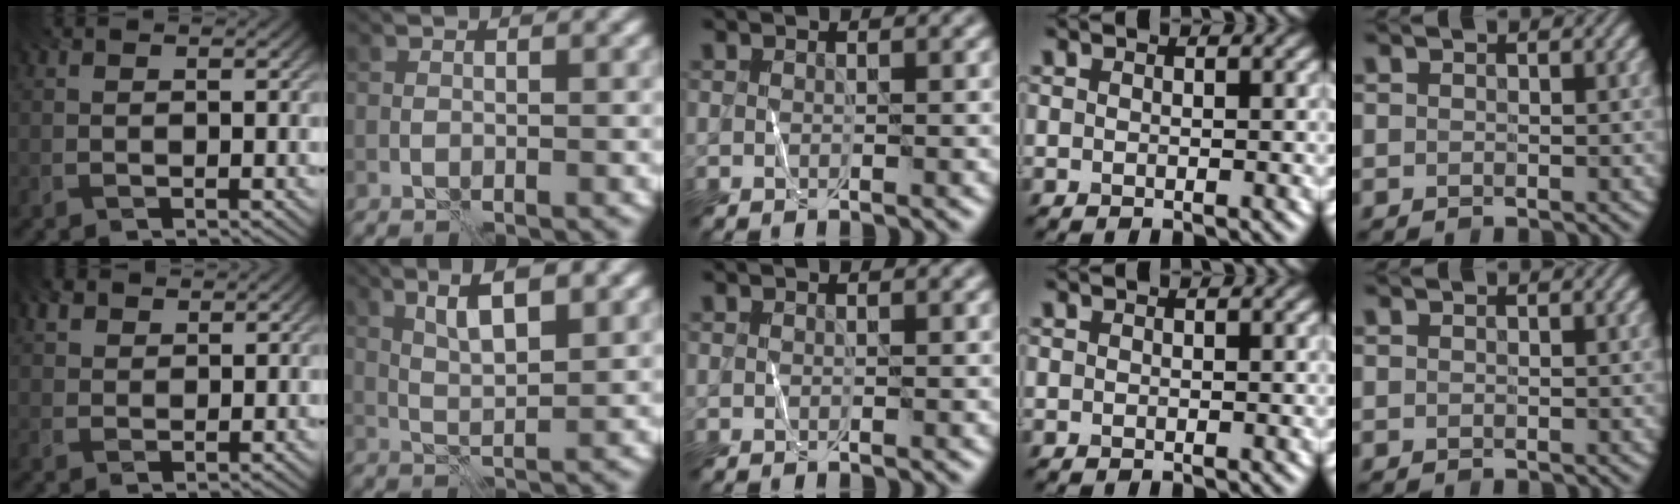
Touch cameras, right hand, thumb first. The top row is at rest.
{"thumb": {"total": 2.6, "force": [1.9, 1.4, 0.9], "torque": [-0.026, 0.003, 0.038]}, "index": {"total": 4.2, "force": [2.1, 1.0, 3.5], "torque": [-0.072, 0.001, 0.042]}}